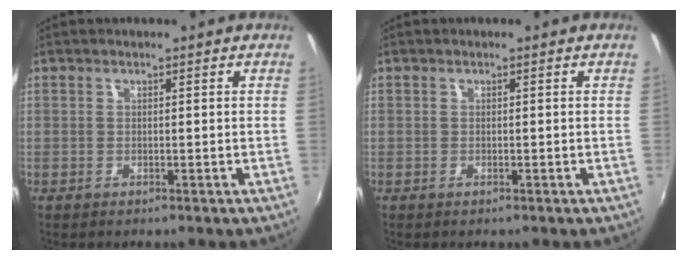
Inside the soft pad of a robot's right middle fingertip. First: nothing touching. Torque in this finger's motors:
{"motor_torque": [0.16, -0.10, 0.03, -0.01]}